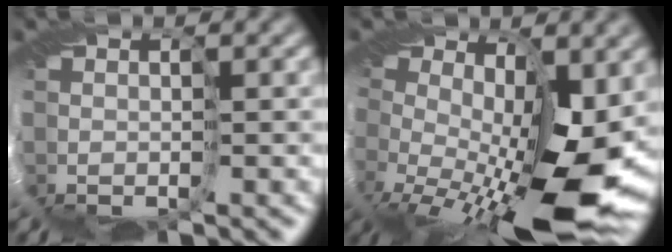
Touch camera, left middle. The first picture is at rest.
{"total": 12.9, "force": [-2.7, 5.8, 11.3], "torque": [-0.213, -0.039, -0.038]}